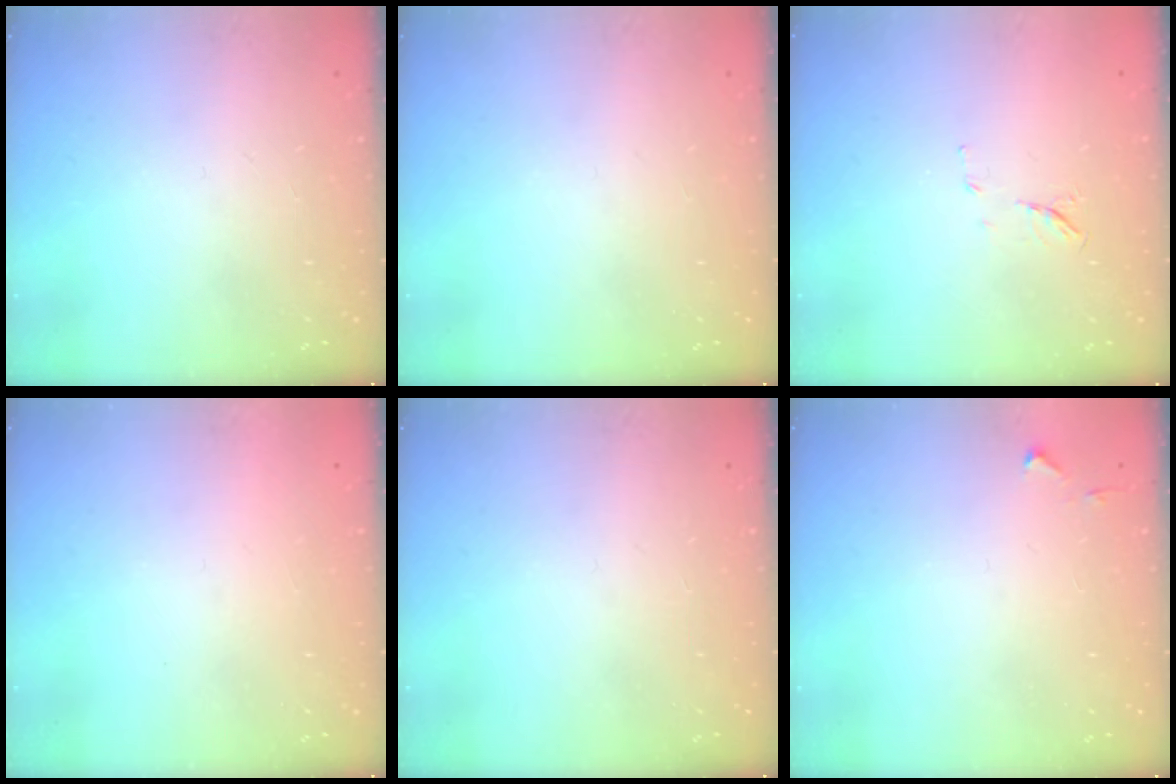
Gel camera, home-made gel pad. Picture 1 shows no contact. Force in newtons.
{"total": 0.0}
{"total": 5.4, "press": 5.2, "slide": 1.3}
{"total": 1.5, "press": 1.5, "slide": 0.1}
{"total": 0.0}
{"total": 3.7, "press": 3.7, "slide": 0.6}